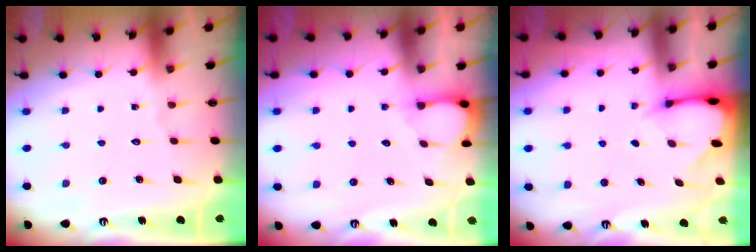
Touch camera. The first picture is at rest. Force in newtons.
{"total": 2.3, "press": 2.3, "slide": 0.3}
{"total": 2.4, "press": 2.4, "slide": 0.1}